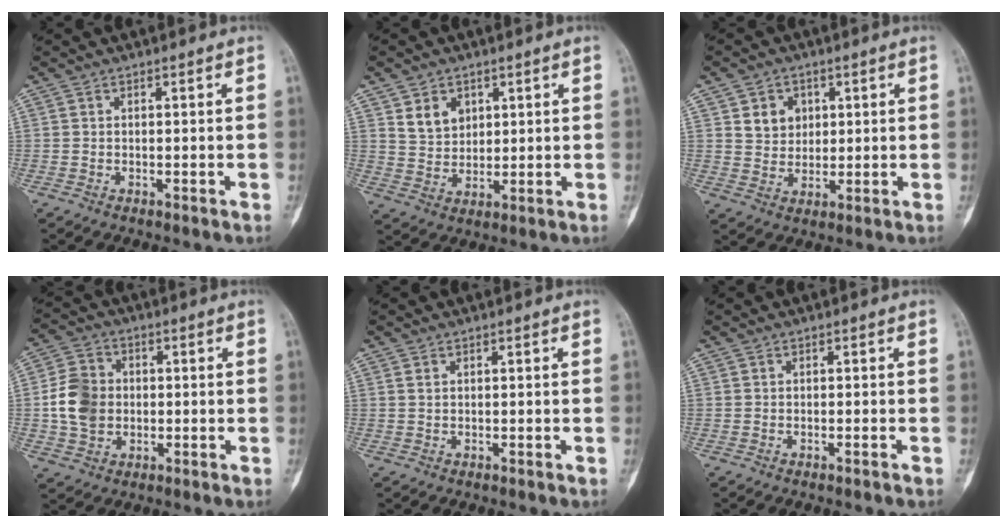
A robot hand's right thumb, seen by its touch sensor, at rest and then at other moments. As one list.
[{"total": 6.0, "force": [2.8, 4.6, 2.6], "torque": [-0.024, -0.020, 0.058]}, {"total": 5.9, "force": [2.1, 4.9, 2.4], "torque": [-0.012, -0.009, 0.039]}, {"total": 9.5, "force": [-0.3, 7.8, 5.5], "torque": [-0.087, 0.009, -0.009]}, {"total": 0.8, "force": [0.4, 0.4, 0.5], "torque": [-0.006, 0.001, 0.007]}, {"total": 0.7, "force": [-0.5, 0.0, 0.5], "torque": [-0.012, 0.003, -0.004]}]